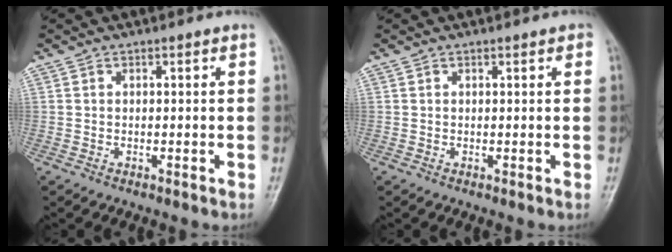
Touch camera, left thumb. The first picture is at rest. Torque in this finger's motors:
{"motor_torque": [-0.07, 0.01, 0.05, -0.25, 0.02]}